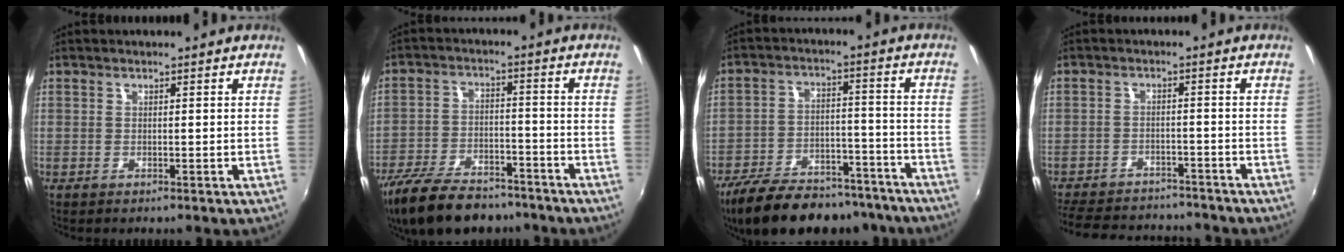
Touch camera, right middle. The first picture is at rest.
{"total": 18.5, "force": [-14.5, 7.4, 8.8], "torque": [-0.195, -0.021, -0.233]}
{"total": 23.7, "force": [-19.5, 8.8, 10.1], "torque": [-0.202, 0.002, -0.269]}
{"total": 17.1, "force": [-14.9, 6.0, 6.0], "torque": [-0.149, 0.004, -0.211]}